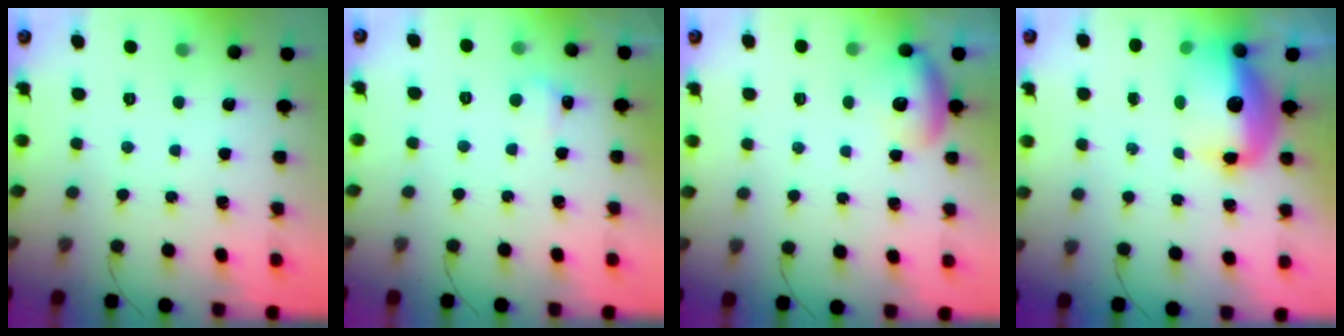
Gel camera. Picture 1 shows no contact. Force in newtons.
{"total": 4.4, "press": 4.2, "slide": 1.2}
{"total": 11.2, "press": 10.3, "slide": 4.4}
{"total": 13.8, "press": 13.3, "slide": 3.4}